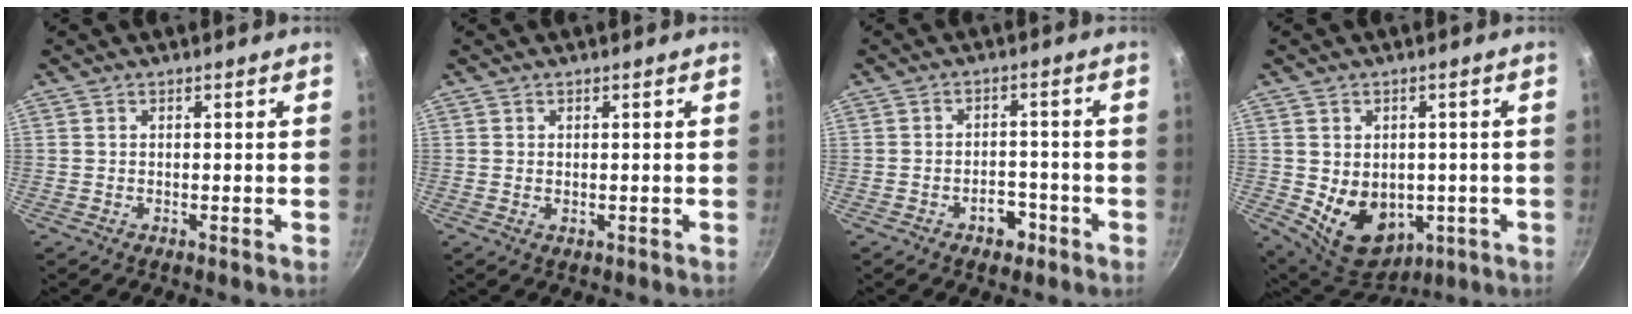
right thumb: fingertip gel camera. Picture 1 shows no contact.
{"total": 0.6, "force": [0.1, 0.4, 0.4], "torque": [-0.005, -0.002, 0.001]}
{"total": 4.6, "force": [-2.5, 2.9, 2.4], "torque": [-0.011, 0.023, -0.034]}
{"total": 12.0, "force": [-1.8, 9.1, 7.6], "torque": [-0.090, -0.012, 0.000]}